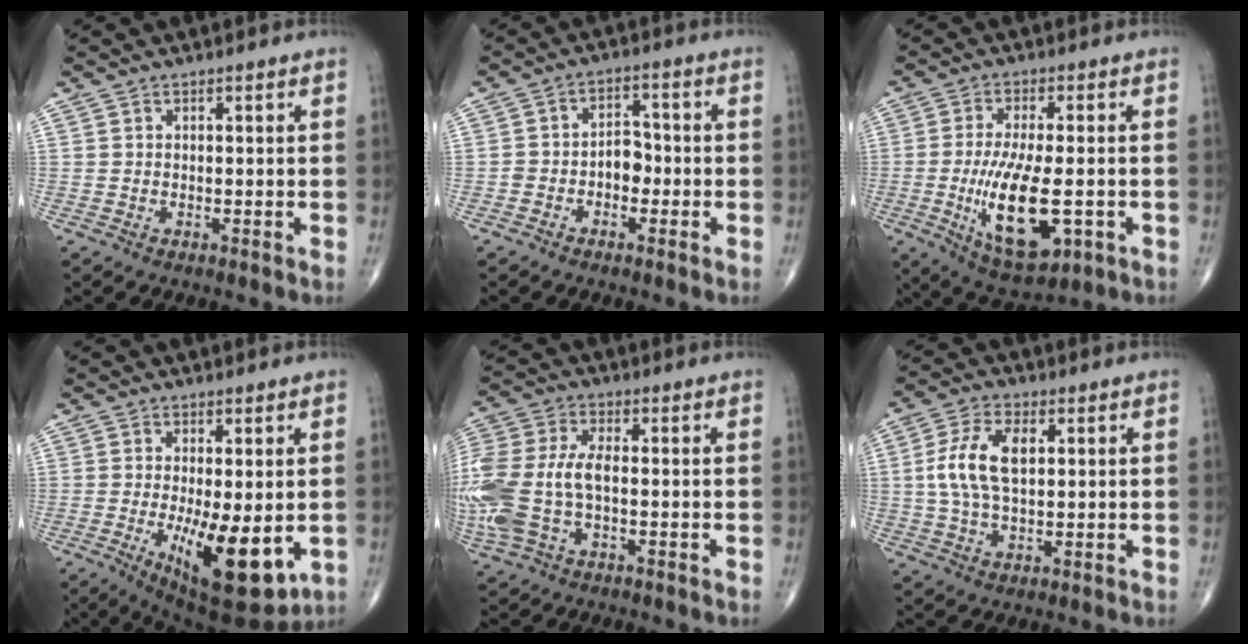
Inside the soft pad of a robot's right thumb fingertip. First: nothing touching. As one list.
[{"total": 4.6, "force": [-1.5, 3.3, 2.8], "torque": [-0.028, 0.027, -0.033]}, {"total": 14.7, "force": [-3.3, 5.7, 13.2], "torque": [-0.235, -0.014, -0.042]}, {"total": 14.1, "force": [-3.1, 5.1, 12.8], "torque": [-0.191, -0.028, -0.031]}, {"total": 16.4, "force": [-2.0, 8.7, 13.8], "torque": [-0.353, 0.012, -0.033]}, {"total": 9.8, "force": [1.5, 5.1, 8.3], "torque": [-0.175, 0.009, 0.028]}]